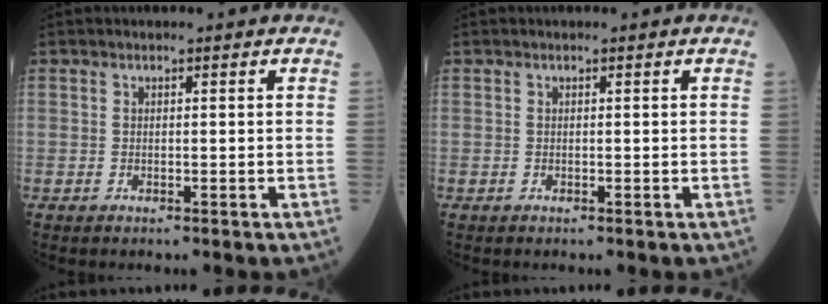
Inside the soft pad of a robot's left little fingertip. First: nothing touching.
{"total": 0.0}